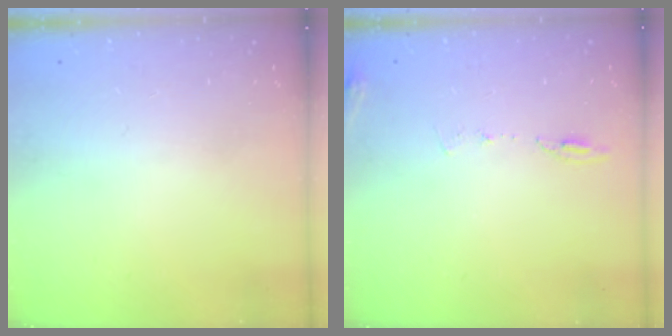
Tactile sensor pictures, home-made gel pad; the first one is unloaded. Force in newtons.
{"total": 6.4, "press": 6.2, "slide": 1.6}